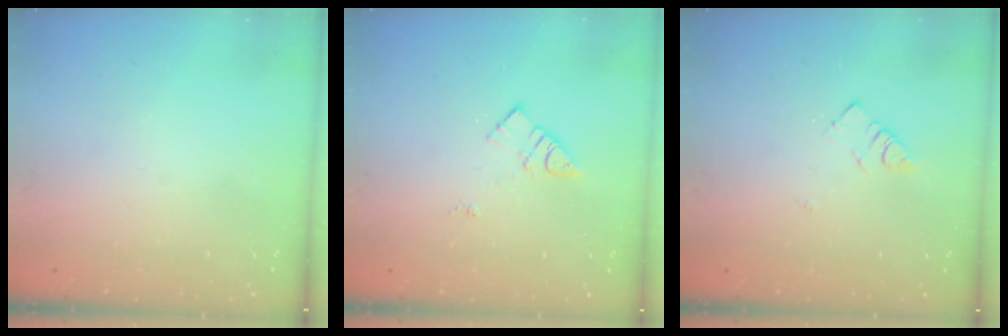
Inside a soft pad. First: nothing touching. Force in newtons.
{"total": 6.6, "press": 6.6, "slide": 0.7}
{"total": 2.8, "press": 2.7, "slide": 0.4}